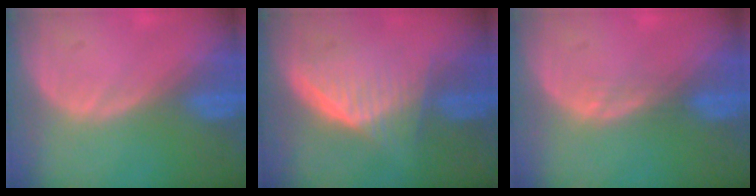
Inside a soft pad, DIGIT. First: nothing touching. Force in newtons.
{"total": 5.8, "press": 5.8, "slide": 0.5}
{"total": 1.1, "press": 1.1, "slide": 0.1}